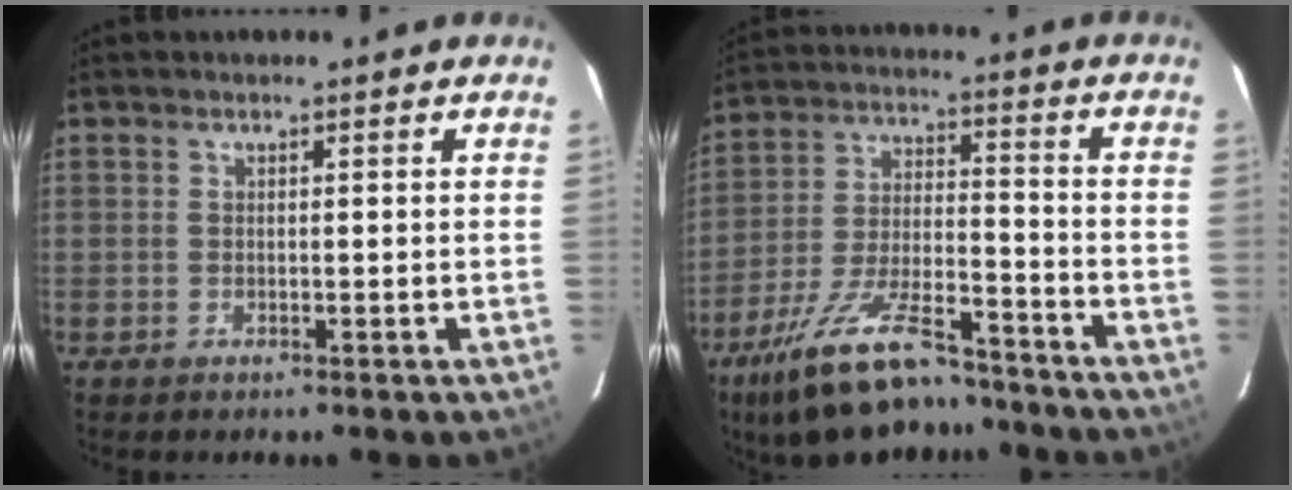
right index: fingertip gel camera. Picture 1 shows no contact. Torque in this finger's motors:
{"motor_torque": [1.22, -0.91, 0.53, 0.10]}